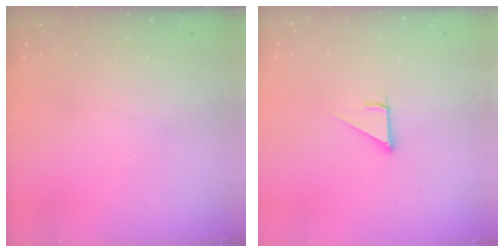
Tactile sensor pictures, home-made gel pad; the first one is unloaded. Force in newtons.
{"total": 2.8, "press": 2.8, "slide": 0.0}